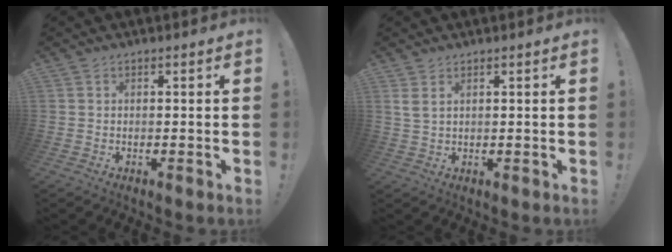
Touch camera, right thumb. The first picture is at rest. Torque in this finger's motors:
{"motor_torque": [0.12, 0.21, 0.29, -0.25, 0.00]}